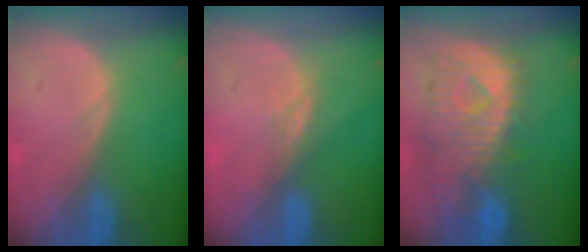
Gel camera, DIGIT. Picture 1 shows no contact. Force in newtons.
{"total": 2.4, "press": 1.9, "slide": 1.4}
{"total": 11.1, "press": 9.8, "slide": 5.2}